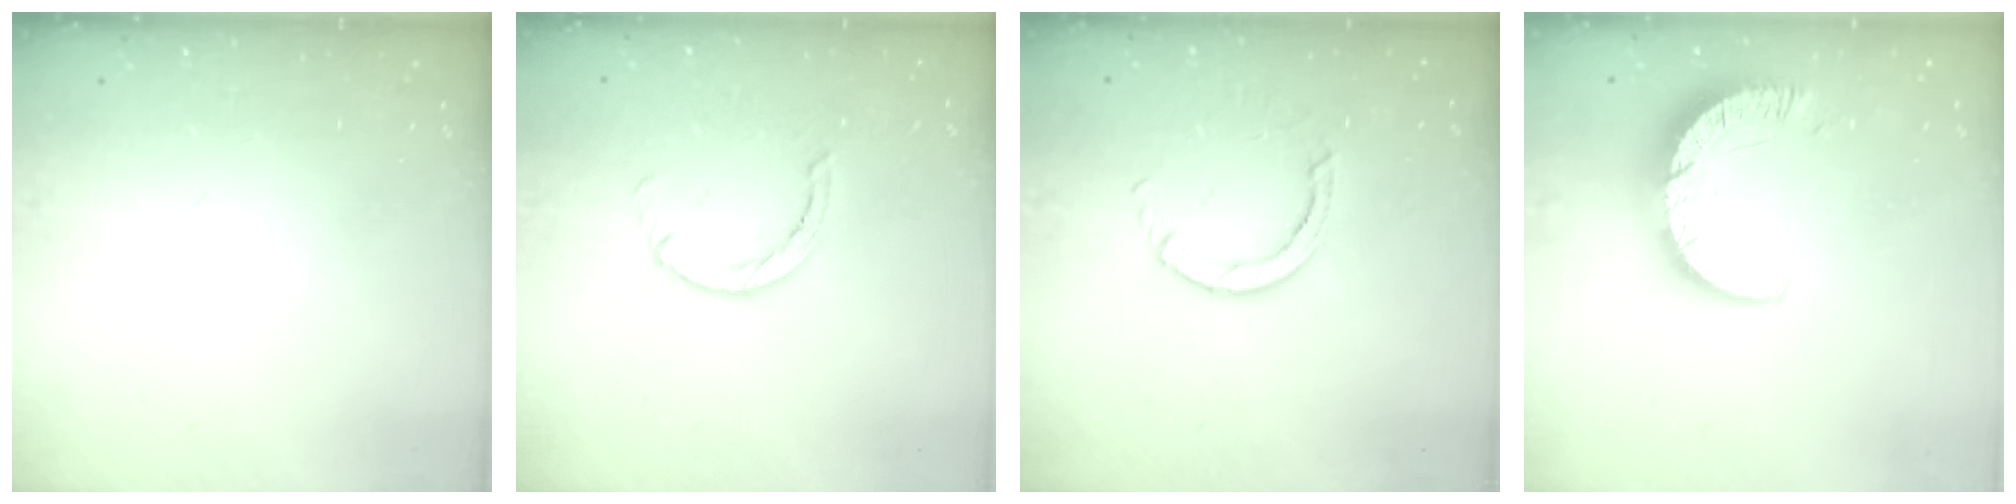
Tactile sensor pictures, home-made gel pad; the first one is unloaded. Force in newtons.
{"total": 1.4, "press": 1.4, "slide": 0.3}
{"total": 3.0, "press": 3.0, "slide": 0.4}
{"total": 9.0, "press": 9.0, "slide": 0.9}